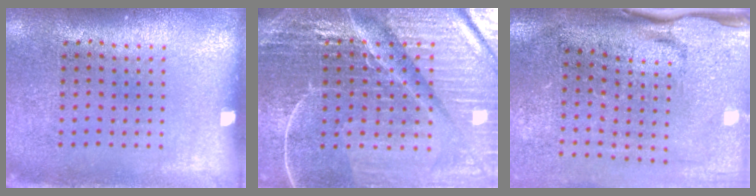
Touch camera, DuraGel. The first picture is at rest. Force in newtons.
{"total": 7.1, "press": 6.2, "slide": 3.5}
{"total": 4.4, "press": 3.6, "slide": 2.5}